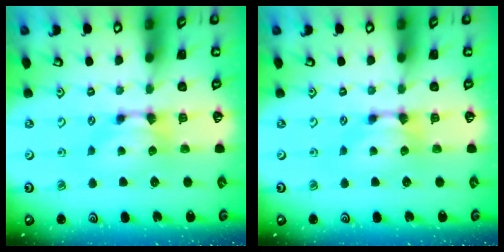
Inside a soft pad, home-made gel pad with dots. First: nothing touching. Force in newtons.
{"total": 0.0}